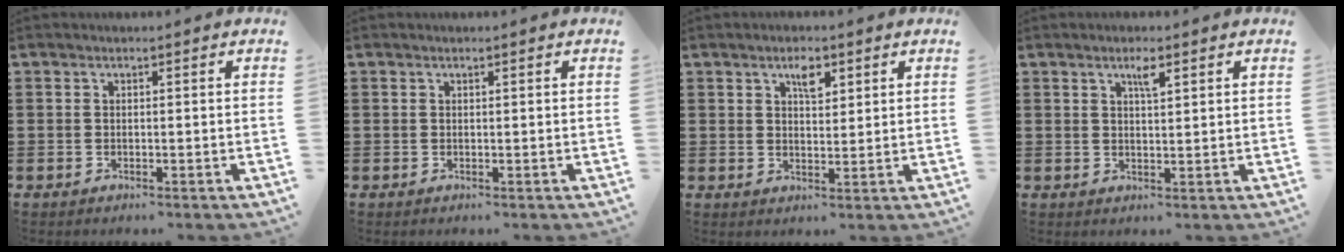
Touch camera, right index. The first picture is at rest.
{"total": 0.0}
{"total": 3.6, "force": [2.1, 1.5, 2.5], "torque": [-0.038, 0.001, 0.033]}
{"total": 2.6, "force": [1.5, 0.6, 2.1], "torque": [-0.029, -0.003, 0.021]}